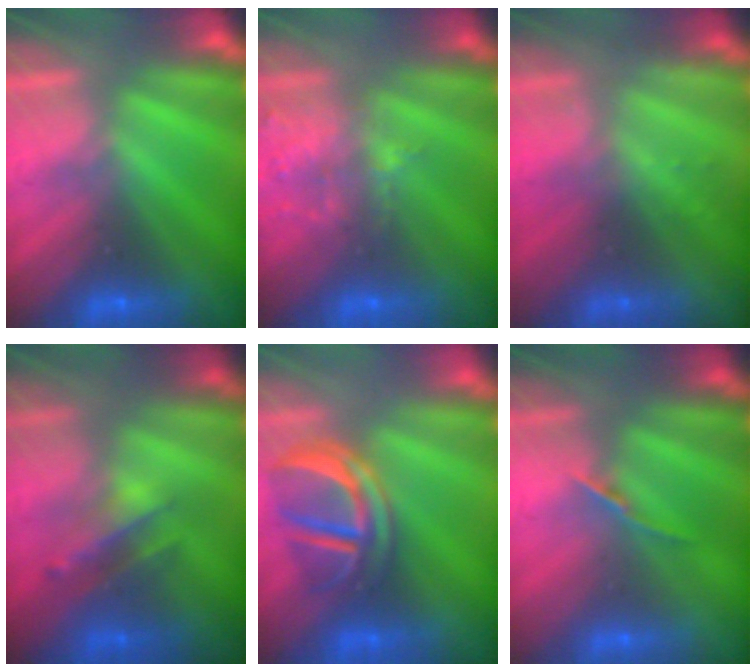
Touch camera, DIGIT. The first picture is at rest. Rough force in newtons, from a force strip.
{"total": 1.7}
{"total": 2.3}
{"total": 2.4}
{"total": 4.4}
{"total": 1.8}